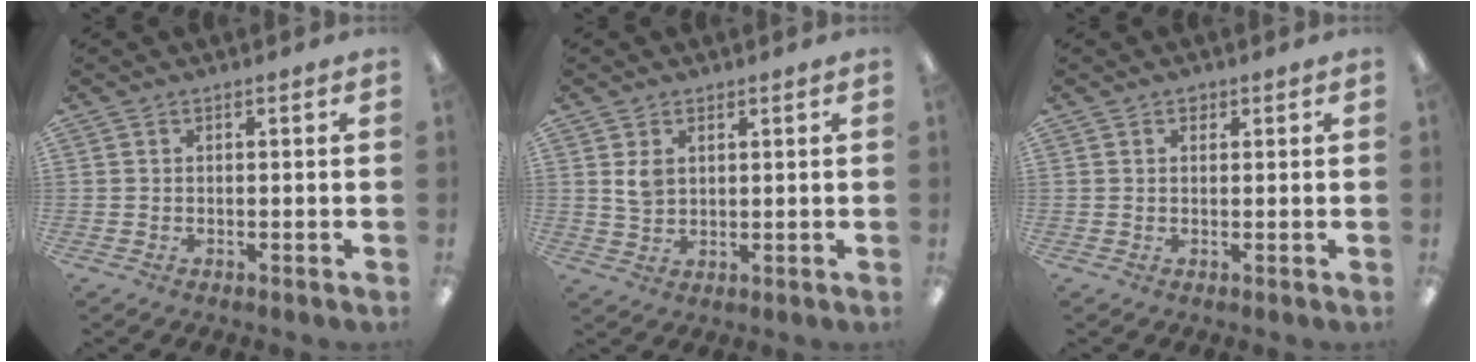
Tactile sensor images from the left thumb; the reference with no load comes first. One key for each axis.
{"total": 3.9, "fx": 1.8, "fy": 2.7, "fz": 2.1, "tx": -0.038, "ty": -0.001, "tz": 0.033}
{"total": 1.2, "fx": 0.7, "fy": 0.8, "fz": 0.5, "tx": -0.002, "ty": -0.001, "tz": 0.012}